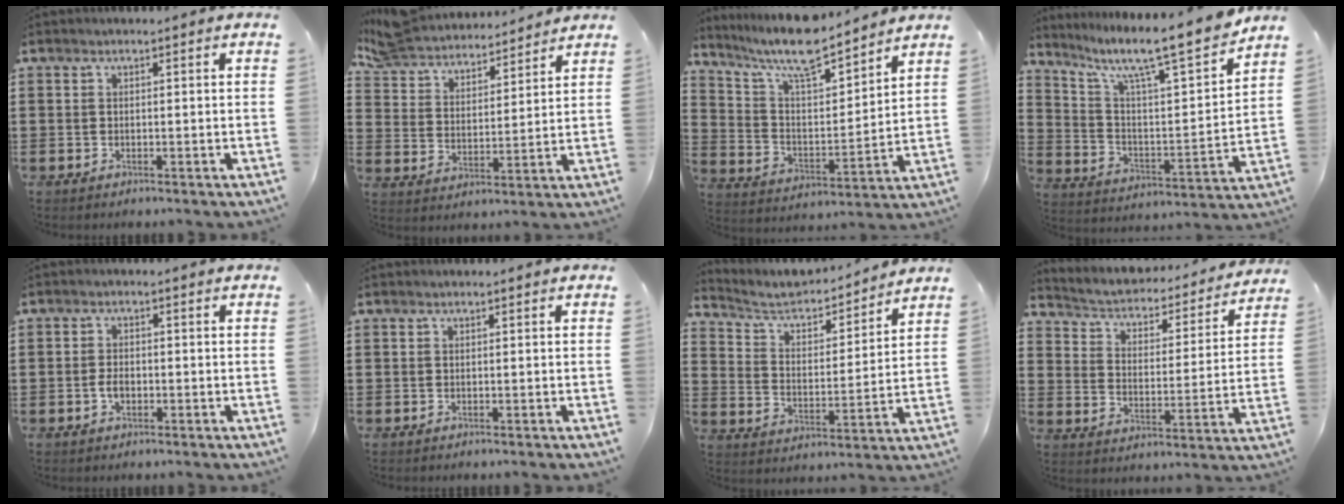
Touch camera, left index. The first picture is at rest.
{"total": 6.0, "force": [5.9, 1.0, 0.6], "torque": [-0.043, -0.035, 0.102]}
{"total": 10.3, "force": [9.0, 1.7, 4.7], "torque": [-0.126, -0.048, 0.159]}
{"total": 10.1, "force": [8.4, 1.0, 5.6], "torque": [-0.127, -0.065, 0.131]}
{"total": 2.2, "force": [-0.6, 1.2, 1.8], "torque": [-0.050, -0.003, -0.016]}
{"total": 0.0}
{"total": 5.2, "force": [4.7, 1.5, 1.7], "torque": [-0.059, -0.035, 0.075]}
{"total": 2.7, "force": [2.6, 0.8, 0.6], "torque": [-0.031, -0.026, 0.033]}